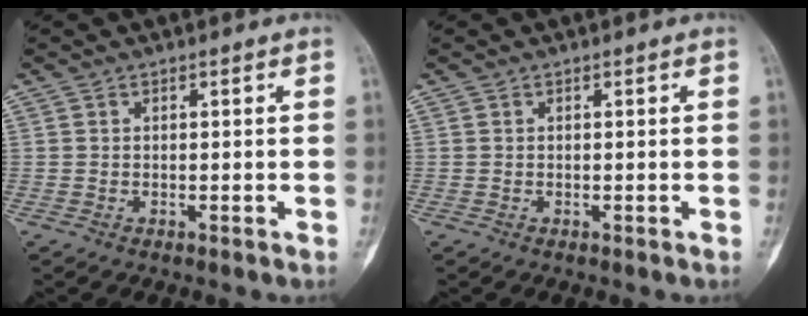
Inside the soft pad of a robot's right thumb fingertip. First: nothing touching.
{"total": 0.0}